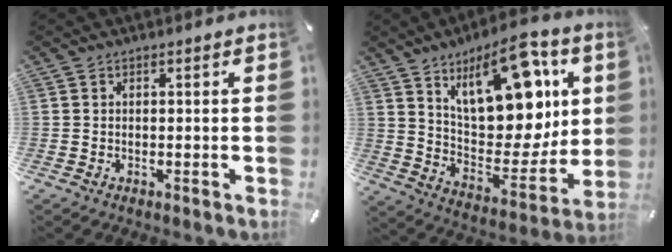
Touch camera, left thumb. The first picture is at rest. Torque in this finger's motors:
{"motor_torque": [2.52, 2.48, 0.66, -0.36, 0.24]}